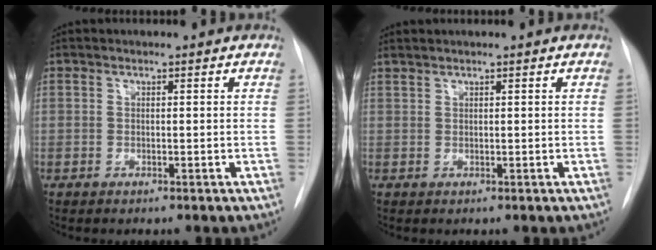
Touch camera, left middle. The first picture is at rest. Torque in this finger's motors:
{"motor_torque": [0.34, -0.74, 0.03, 0.01]}